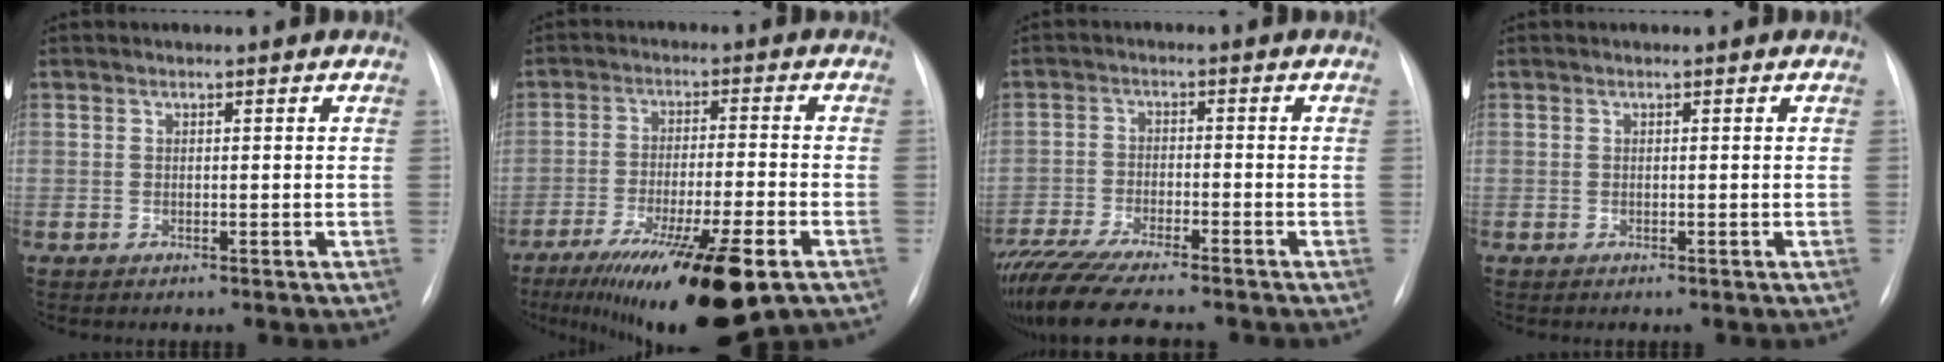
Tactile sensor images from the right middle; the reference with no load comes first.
{"total": 17.3, "force": [-10.3, 2.4, 13.7], "torque": [-0.194, -0.038, -0.165]}
{"total": 12.7, "force": [-10.7, 1.5, 6.5], "torque": [-0.113, -0.027, -0.175]}
{"total": 0.0}